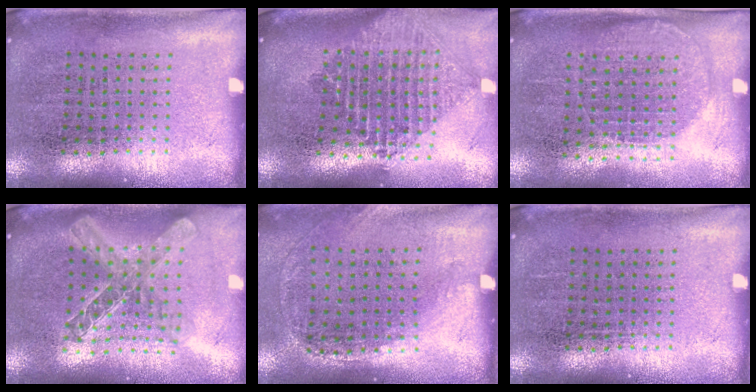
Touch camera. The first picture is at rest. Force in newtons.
{"total": 2.2, "press": 1.7, "slide": 1.4}
{"total": 1.1, "press": 1.0, "slide": 0.5}
{"total": 2.0, "press": 1.7, "slide": 1.1}
{"total": 1.3, "press": 0.9, "slide": 0.9}
{"total": 0.0}